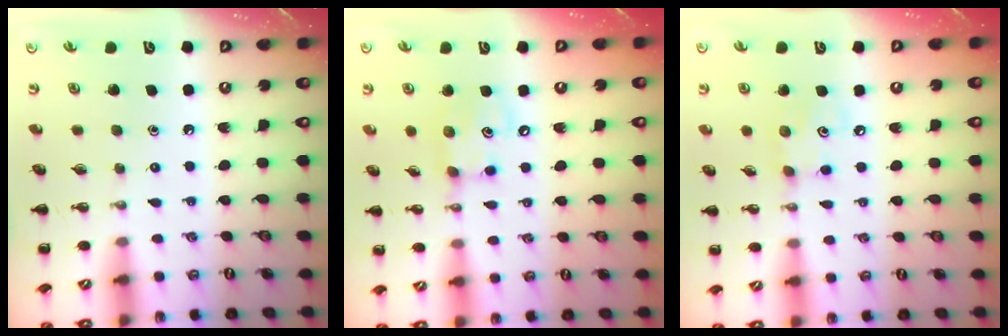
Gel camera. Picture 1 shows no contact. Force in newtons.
{"total": 7.9, "press": 7.8, "slide": 1.1}
{"total": 4.3, "press": 4.2, "slide": 0.5}